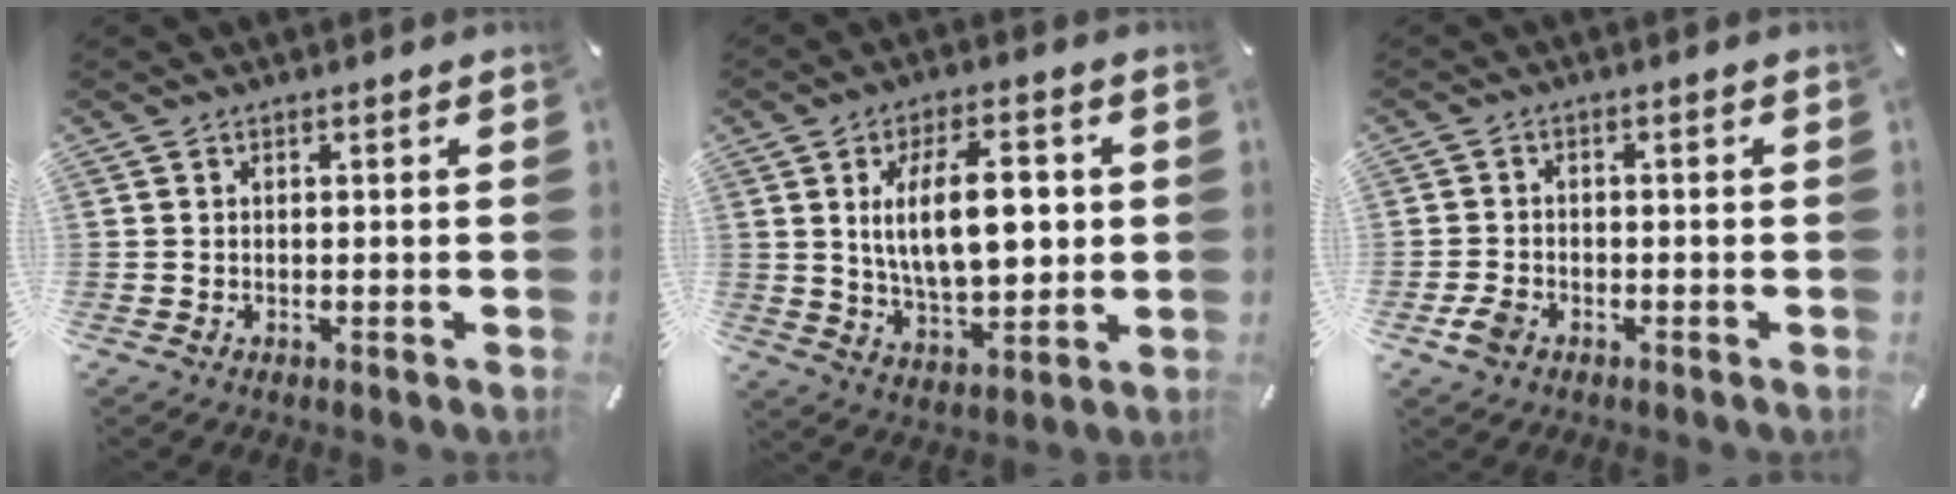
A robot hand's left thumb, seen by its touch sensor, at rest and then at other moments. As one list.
[{"total": 15.6, "force": [2.6, 8.0, 13.2], "torque": [-0.225, -0.001, 0.039]}, {"total": 3.5, "force": [-1.8, 2.4, 1.8], "torque": [-0.044, 0.004, -0.036]}]